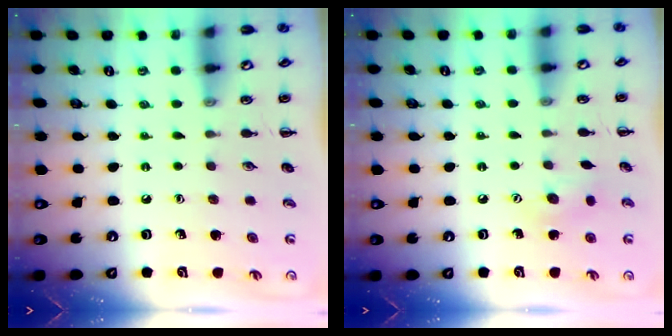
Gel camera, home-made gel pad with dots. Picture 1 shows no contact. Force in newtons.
{"total": 7.0, "press": 6.9, "slide": 1.4}